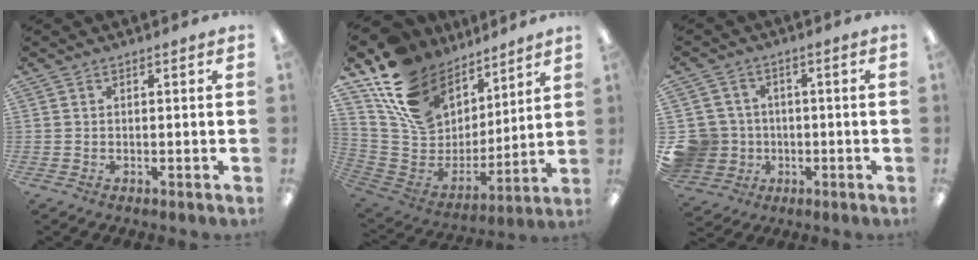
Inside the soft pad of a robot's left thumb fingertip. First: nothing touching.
{"total": 18.4, "force": [11.3, 12.4, 7.5], "torque": [-0.150, -0.065, 0.217]}
{"total": 9.9, "force": [-1.2, 9.5, 2.4], "torque": [-0.089, 0.020, -0.014]}